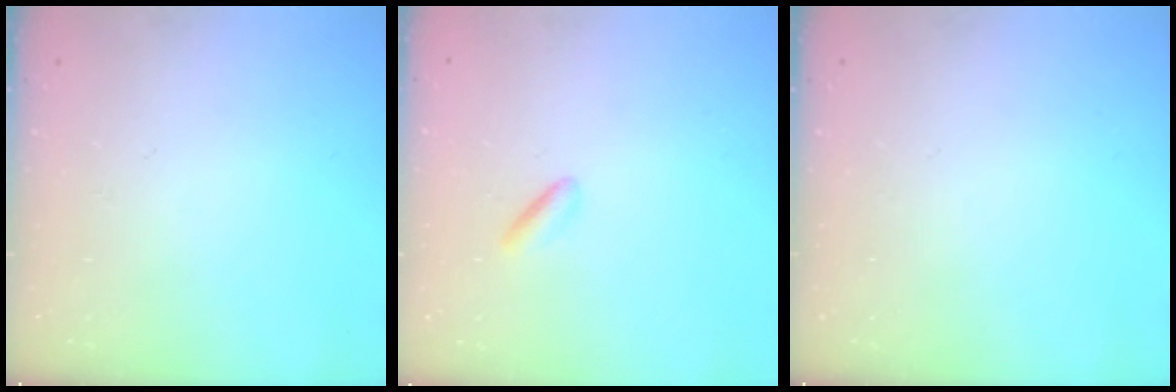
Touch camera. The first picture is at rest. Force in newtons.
{"total": 2.2, "press": 2.1, "slide": 0.8}
{"total": 0.0}